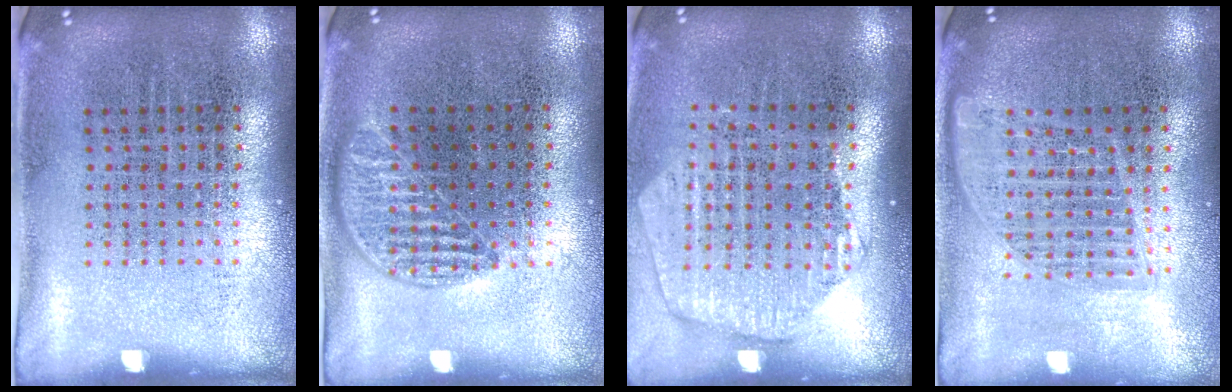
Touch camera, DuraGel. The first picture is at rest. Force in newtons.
{"total": 1.0, "press": 0.8, "slide": 0.5}
{"total": 1.8, "press": 1.6, "slide": 0.9}
{"total": 1.6, "press": 1.5, "slide": 0.7}